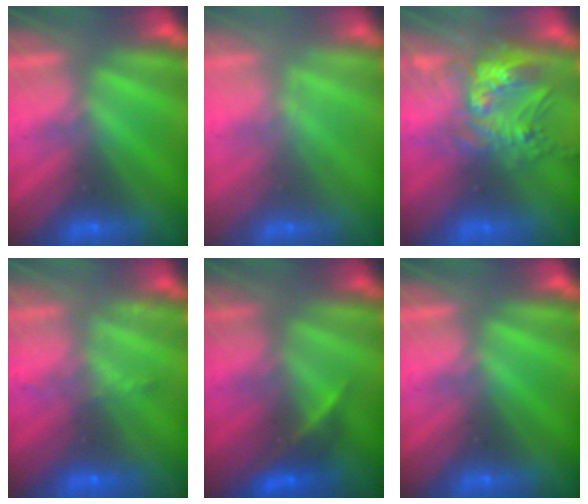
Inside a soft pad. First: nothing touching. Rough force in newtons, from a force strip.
{"total": 2.5}
{"total": 7.5}
{"total": 2.3}
{"total": 2.4}
{"total": 0.0}